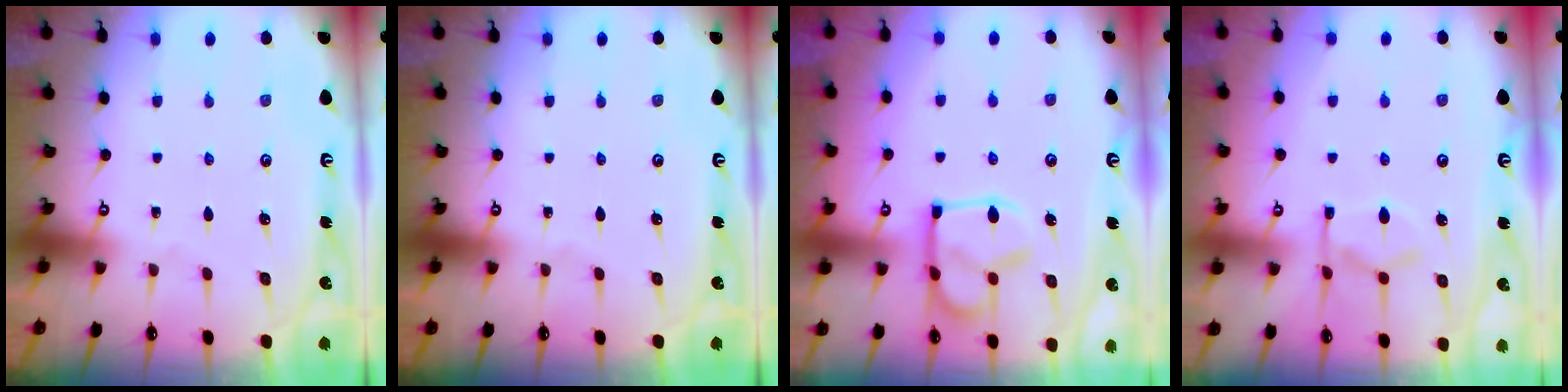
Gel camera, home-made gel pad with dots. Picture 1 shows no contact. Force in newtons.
{"total": 0.0}
{"total": 13.0, "press": 13.0, "slide": 1.1}
{"total": 7.0, "press": 6.9, "slide": 1.3}